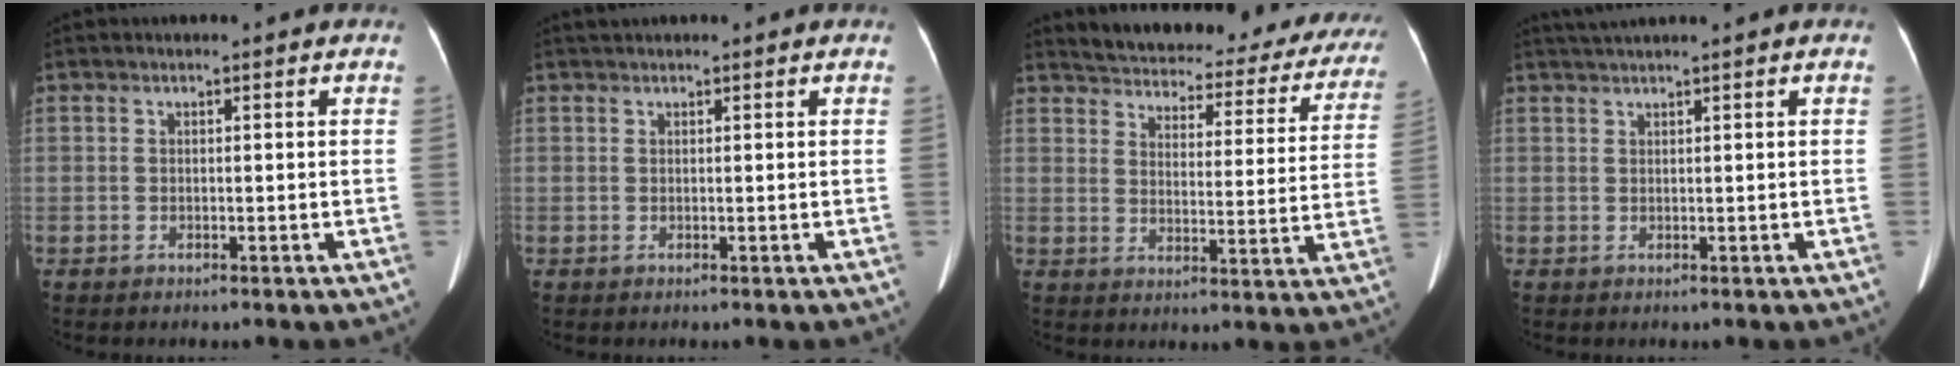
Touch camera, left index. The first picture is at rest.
{"total": 1.1, "force": [1.0, 0.1, 0.3], "torque": [-0.012, 0.018, 0.022]}
{"total": 27.5, "force": [24.9, 7.4, 8.9], "torque": [-0.125, -0.050, 0.285]}
{"total": 2.4, "force": [2.0, -0.9, 1.1], "torque": [-0.020, 0.014, 0.042]}